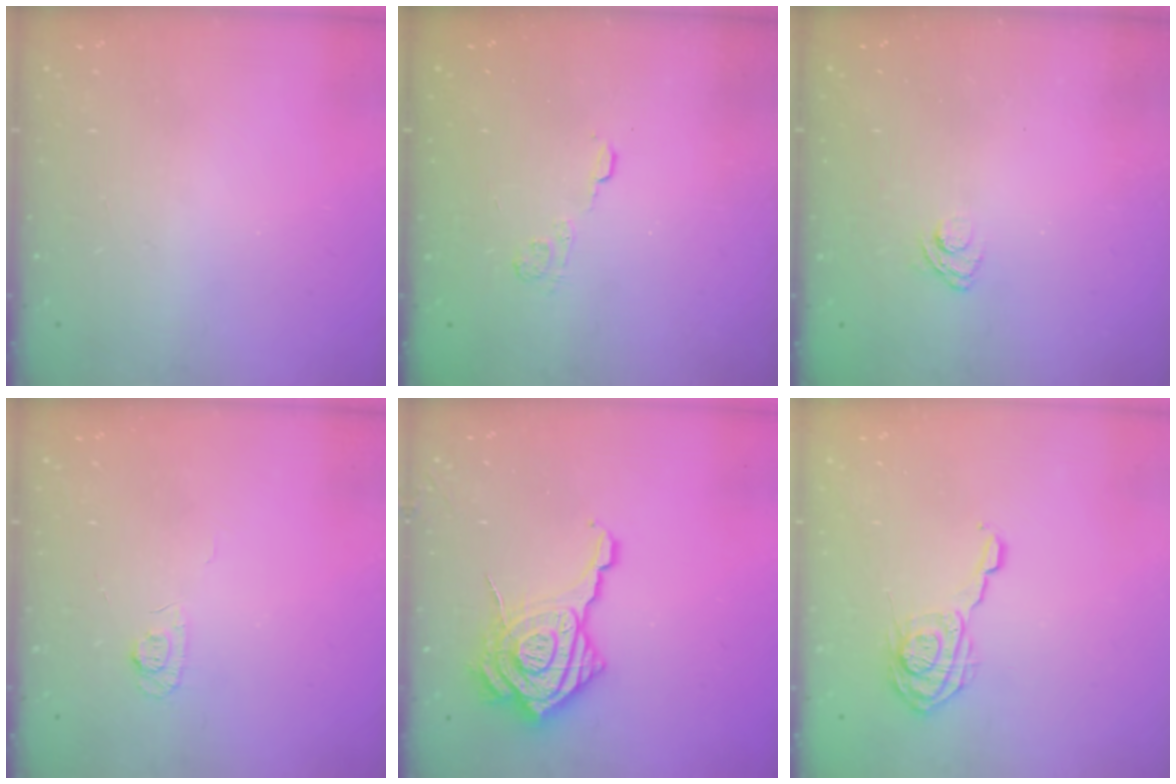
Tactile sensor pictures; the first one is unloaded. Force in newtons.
{"total": 2.9, "press": 2.4, "slide": 1.5}
{"total": 3.0, "press": 2.6, "slide": 1.4}
{"total": 4.8, "press": 4.8, "slide": 0.6}
{"total": 17.7, "press": 17.6, "slide": 1.4}
{"total": 13.8, "press": 13.8, "slide": 0.5}